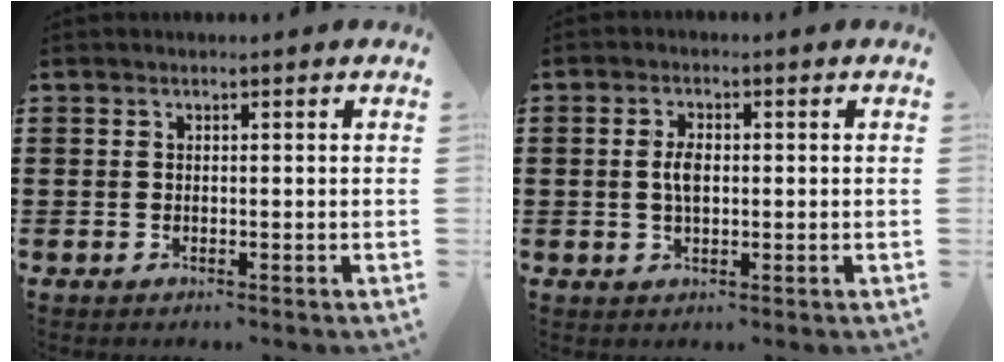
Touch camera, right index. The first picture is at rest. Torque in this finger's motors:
{"motor_torque": [0.35, 0.32, 0.39, 0.11]}